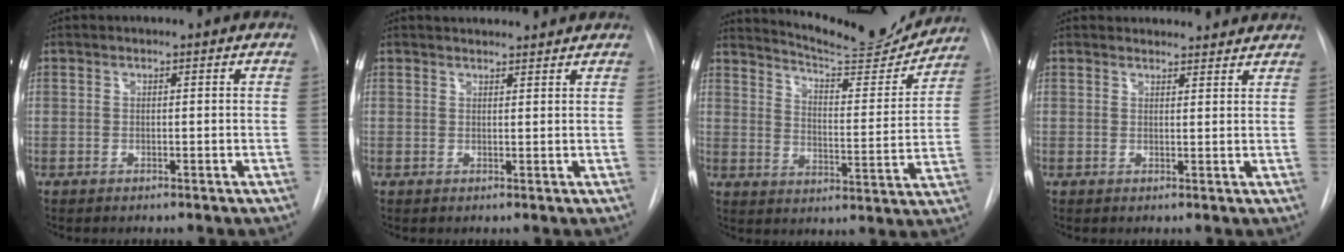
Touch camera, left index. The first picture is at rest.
{"total": 4.8, "force": [4.6, 0.7, 1.0], "torque": [-0.016, 0.025, 0.058]}
{"total": 15.6, "force": [15.1, 1.3, 3.6], "torque": [-0.058, -0.046, 0.205]}
{"total": 8.1, "force": [7.8, 2.0, 1.1], "torque": [0.002, 0.018, 0.079]}